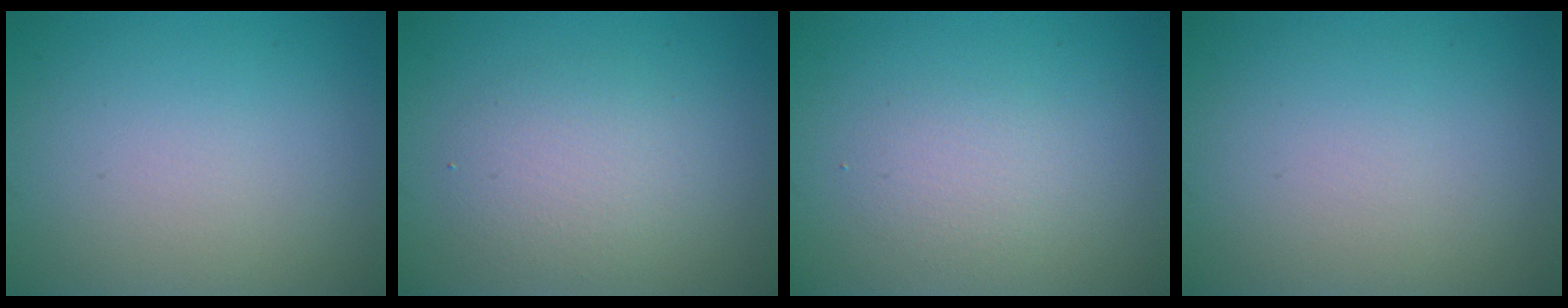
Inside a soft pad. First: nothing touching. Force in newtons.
{"total": 2.9, "press": 2.9, "slide": 0.3}
{"total": 1.8, "press": 1.8, "slide": 0.0}
{"total": 0.0}